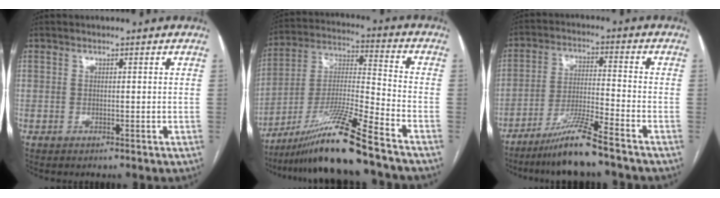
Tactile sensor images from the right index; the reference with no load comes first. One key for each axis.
{"total": 15.6, "fx": -12.0, "fy": -1.3, "fz": 10.0, "tx": -0.195, "ty": -0.015, "tz": -0.217}
{"total": 9.0, "fx": -7.1, "fy": -0.6, "fz": 5.5, "tx": -0.103, "ty": -0.026, "tz": -0.134}